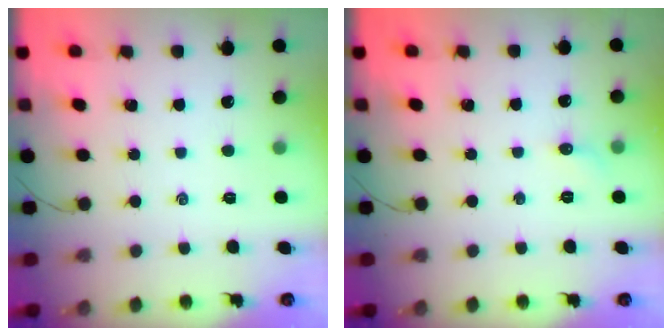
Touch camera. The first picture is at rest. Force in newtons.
{"total": 3.8, "press": 3.6, "slide": 1.2}